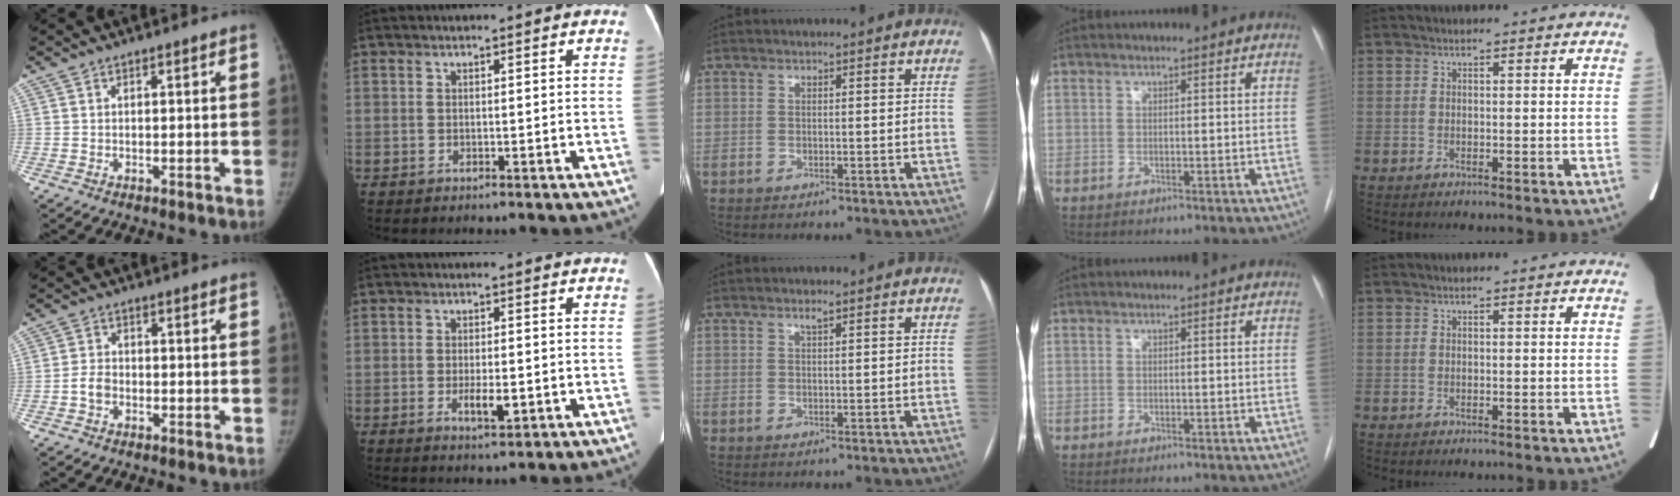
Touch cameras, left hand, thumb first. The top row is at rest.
{"thumb": {"total": 3.0, "force": [-1.0, 2.3, 1.7], "torque": [-0.026, 0.011, -0.023]}, "index": {"total": 3.4, "force": [-1.0, 1.0, 3.1], "torque": [-0.058, -0.003, -0.011]}, "middle": {"total": 1.0, "force": [0.7, 0.1, 0.7], "torque": [-0.014, 0.001, 0.015]}}